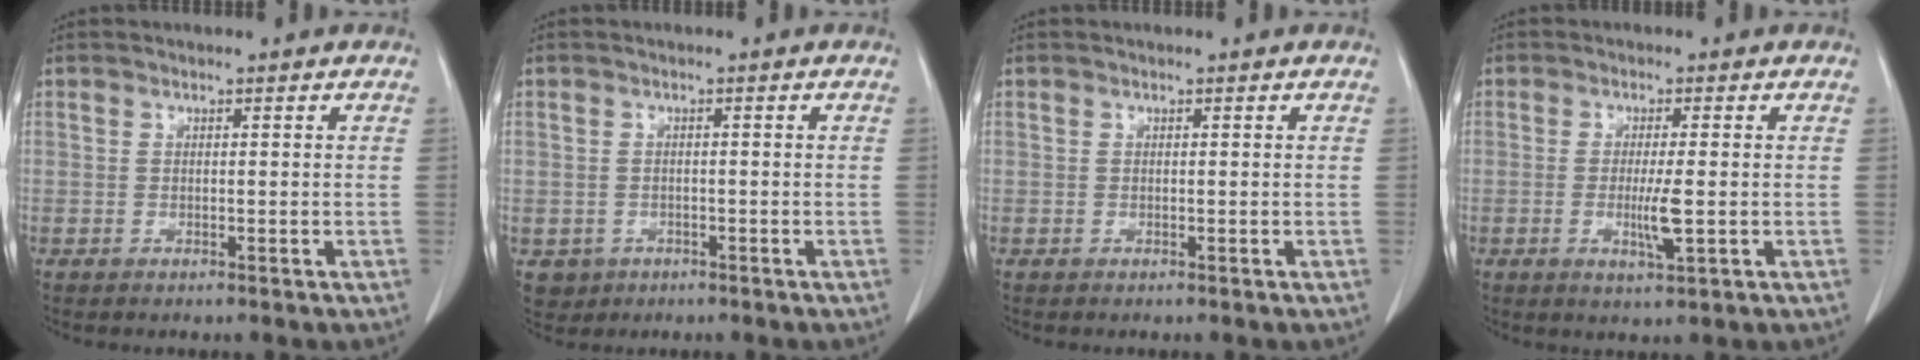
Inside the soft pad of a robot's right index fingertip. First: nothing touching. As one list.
[{"total": 3.1, "force": [-1.2, 2.9, 0.4], "torque": [-0.003, 0.007, -0.014]}, {"total": 0.0}, {"total": 4.1, "force": [-0.6, 0.2, 4.0], "torque": [-0.075, -0.008, -0.008]}]